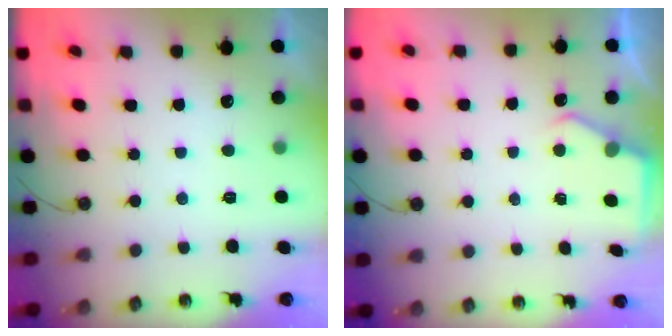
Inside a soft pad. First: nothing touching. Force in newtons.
{"total": 2.8, "press": 2.8, "slide": 0.4}